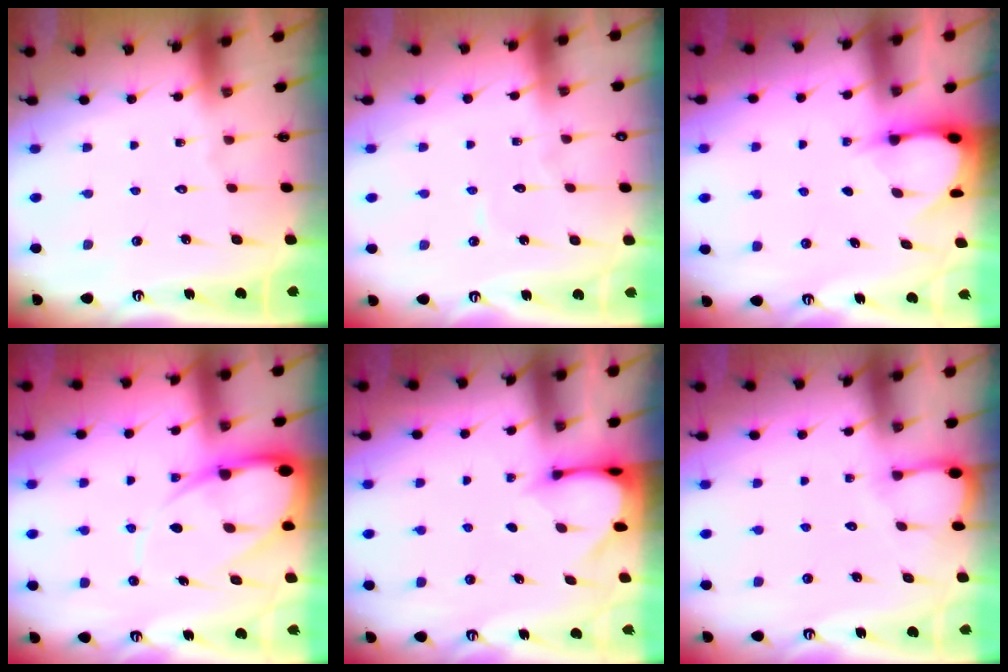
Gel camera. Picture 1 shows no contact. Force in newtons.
{"total": 3.4, "press": 3.4, "slide": 0.3}
{"total": 3.2, "press": 3.2, "slide": 0.3}
{"total": 12.3, "press": 12.3, "slide": 1.2}
{"total": 3.4, "press": 3.4, "slide": 0.3}
{"total": 3.2, "press": 3.2, "slide": 0.3}